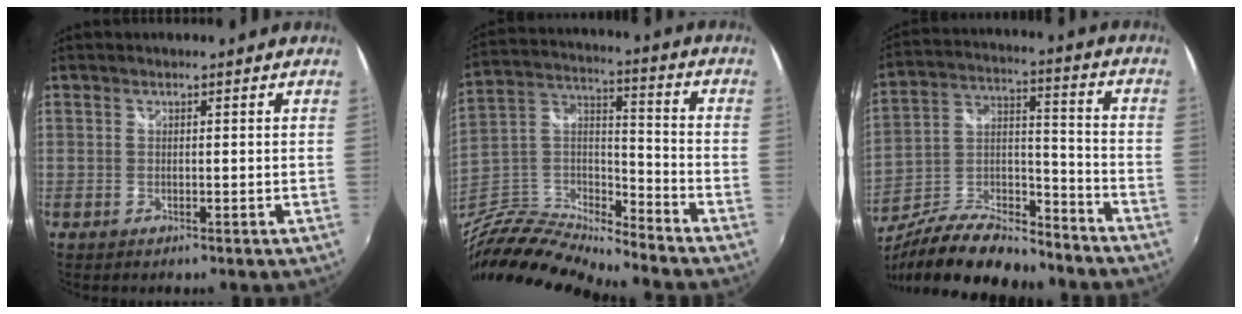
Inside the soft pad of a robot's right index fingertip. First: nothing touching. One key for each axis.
{"total": 15.4, "fx": -13.7, "fy": 2.4, "fz": 6.4, "tx": -0.155, "ty": 0.004, "tz": -0.277}
{"total": 19.4, "fx": -14.5, "fy": 6.4, "fz": 11.3, "tx": -0.224, "ty": -0.008, "tz": -0.245}